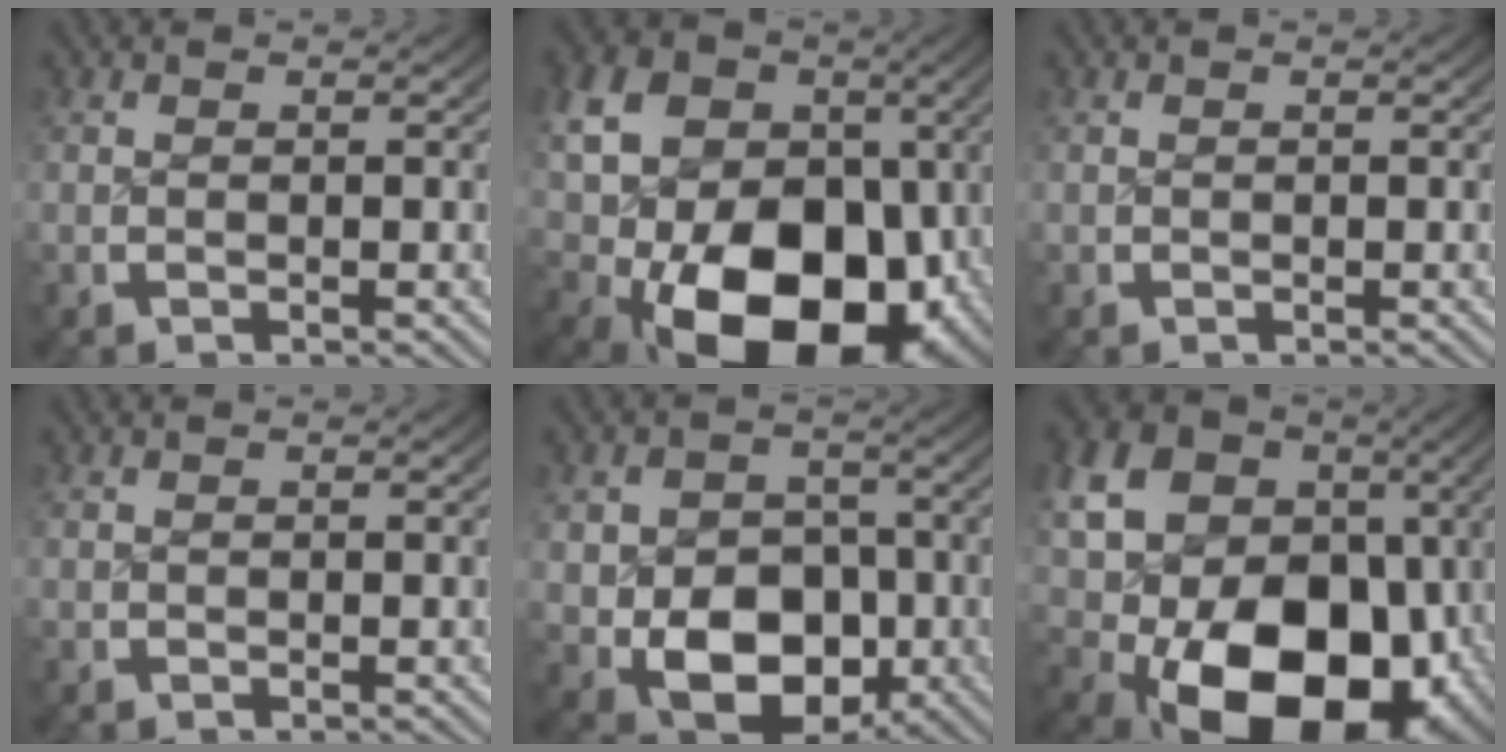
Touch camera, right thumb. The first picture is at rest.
{"total": 23.0, "force": [-2.6, 16.5, 15.8], "torque": [-0.293, -0.095, -0.007]}
{"total": 0.0}
{"total": 0.0}
{"total": 11.5, "force": [-2.4, 8.7, 7.2], "torque": [-0.148, -0.059, -0.012]}
{"total": 25.3, "force": [-2.3, 18.7, 16.9], "torque": [-0.317, -0.085, -0.009]}